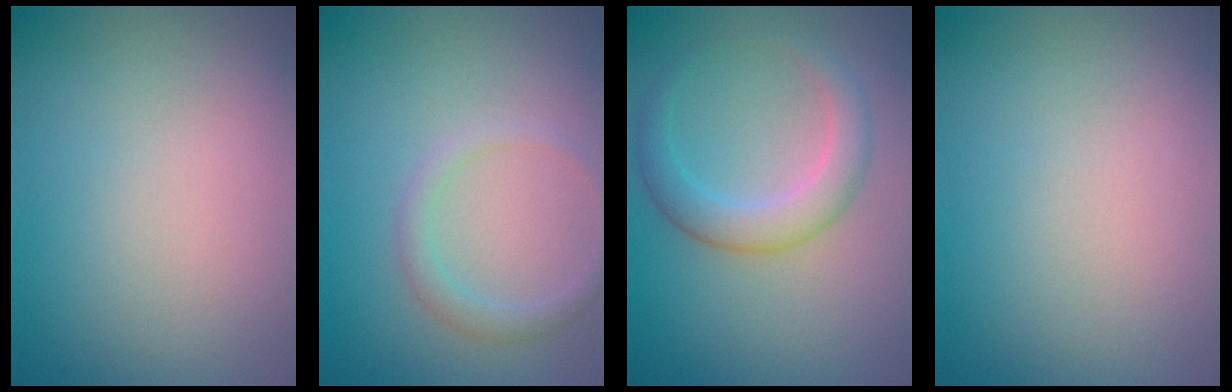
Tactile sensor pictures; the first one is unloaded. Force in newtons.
{"total": 1.7, "press": 1.7, "slide": 0.1}
{"total": 2.6, "press": 2.6, "slide": 0.2}
{"total": 0.0}